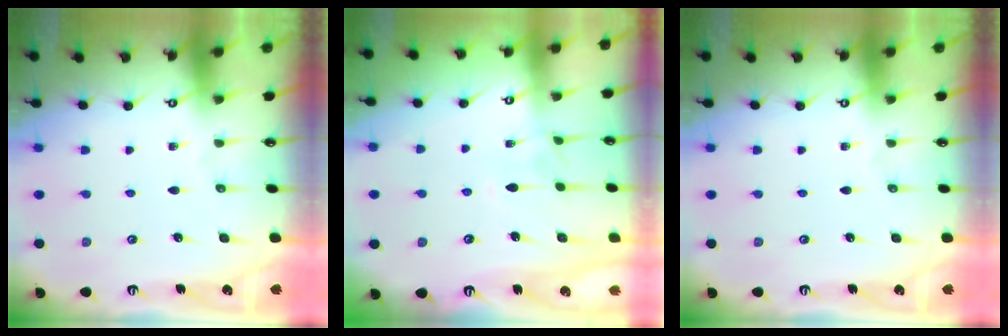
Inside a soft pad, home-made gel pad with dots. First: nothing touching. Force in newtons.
{"total": 3.2, "press": 3.2, "slide": 0.3}
{"total": 0.0}